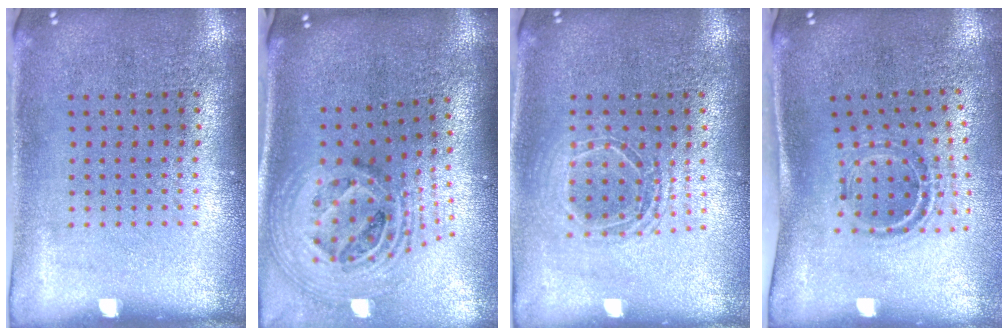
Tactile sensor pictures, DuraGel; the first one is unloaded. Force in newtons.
{"total": 2.7, "press": 1.9, "slide": 1.9}
{"total": 1.7, "press": 1.4, "slide": 0.9}
{"total": 1.1, "press": 1.0, "slide": 0.4}